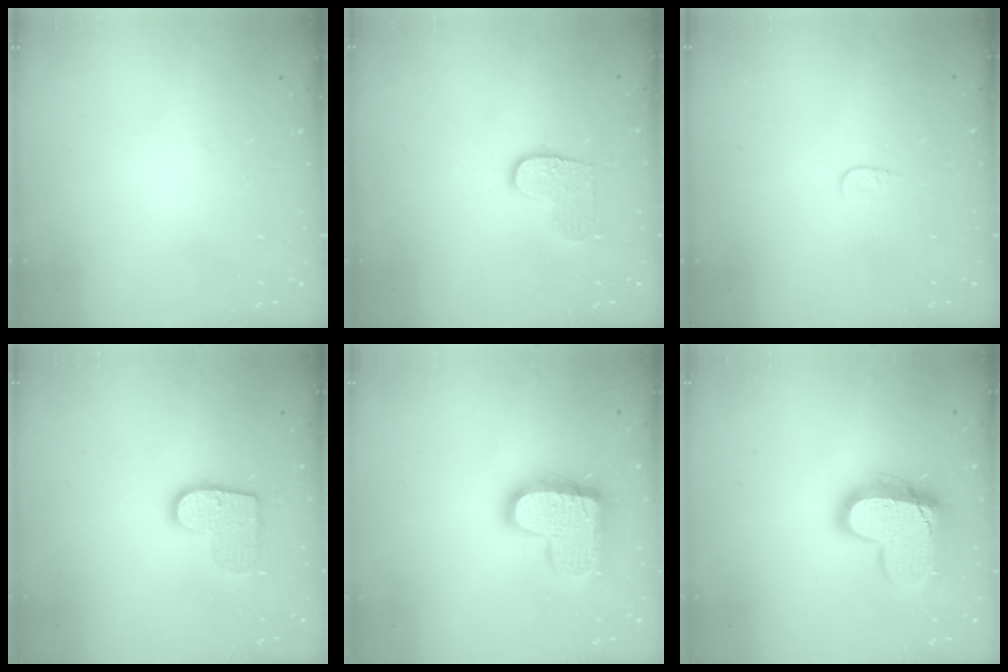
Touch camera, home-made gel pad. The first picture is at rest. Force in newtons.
{"total": 6.4, "press": 6.4, "slide": 0.3}
{"total": 3.4, "press": 3.3, "slide": 0.3}
{"total": 10.4, "press": 10.4, "slide": 0.5}
{"total": 16.3, "press": 16.3, "slide": 1.3}
{"total": 18.2, "press": 18.2, "slide": 1.4}